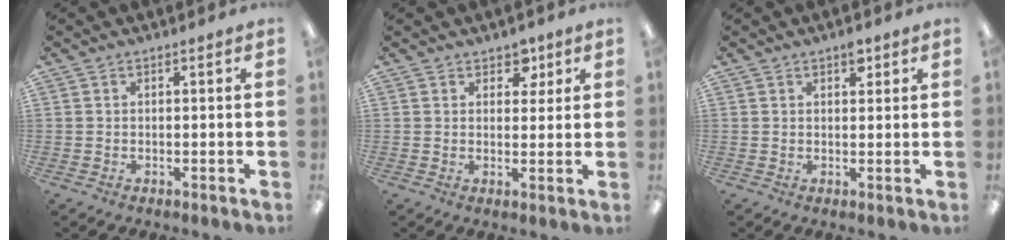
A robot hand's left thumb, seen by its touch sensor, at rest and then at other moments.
{"total": 4.5, "force": [2.8, 3.0, 1.7], "torque": [-0.002, -0.013, 0.045]}
{"total": 2.9, "force": [1.8, 1.5, 1.7], "torque": [-0.005, -0.012, 0.025]}